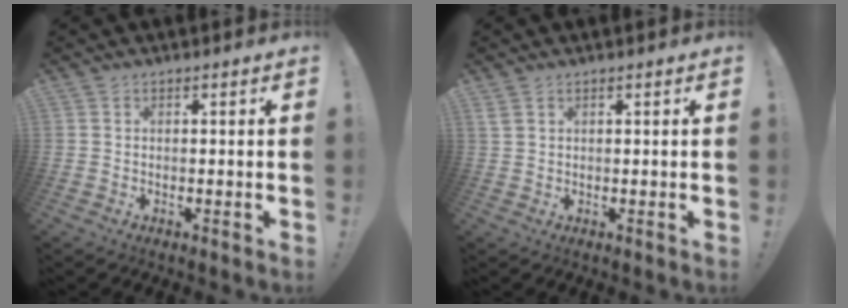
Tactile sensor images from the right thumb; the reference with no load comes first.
{"total": 1.6, "force": [1.0, 0.7, 1.1], "torque": [-0.025, 0.001, 0.020]}